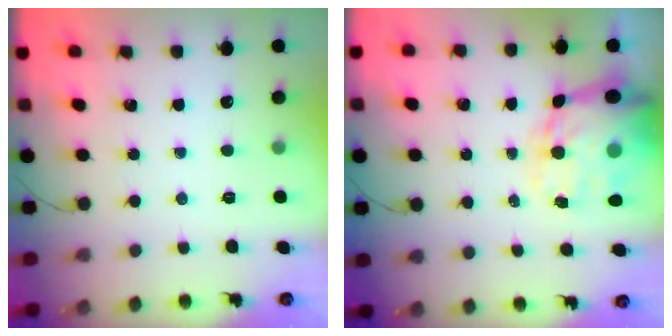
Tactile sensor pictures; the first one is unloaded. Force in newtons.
{"total": 17.6, "press": 17.0, "slide": 4.7}